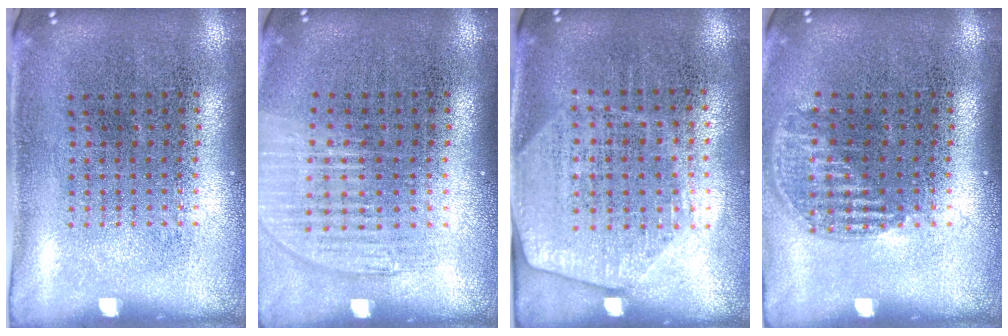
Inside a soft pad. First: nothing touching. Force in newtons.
{"total": 1.2, "press": 1.1, "slide": 0.4}
{"total": 2.0, "press": 1.7, "slide": 0.9}
{"total": 1.2, "press": 1.0, "slide": 0.6}